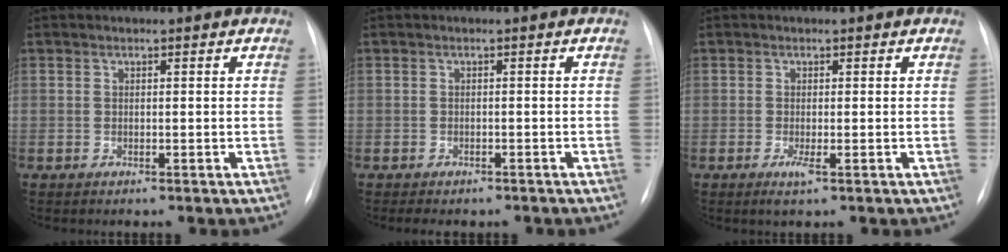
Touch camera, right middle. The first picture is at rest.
{"total": 4.6, "force": [-3.8, 2.0, 1.8], "torque": [-0.023, -0.001, -0.042]}
{"total": 1.7, "force": [-0.7, 0.1, 1.6], "torque": [-0.027, -0.005, -0.012]}